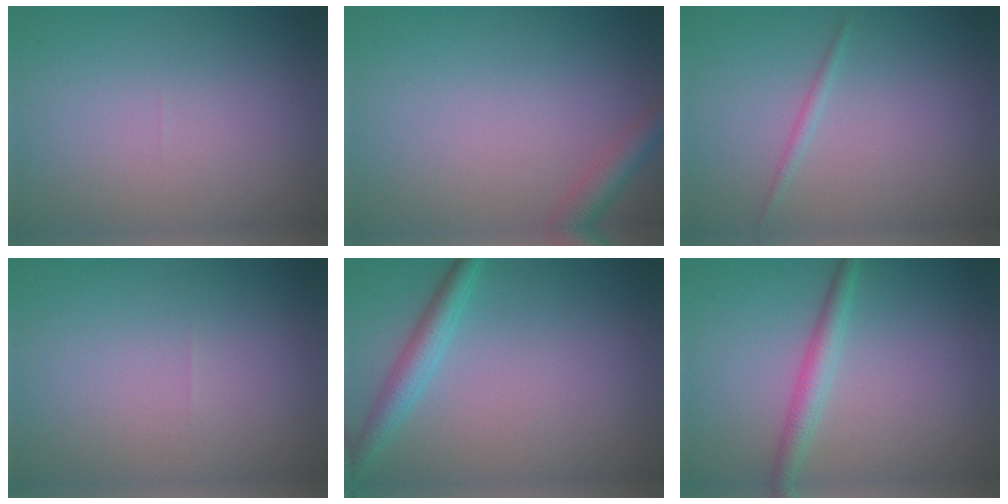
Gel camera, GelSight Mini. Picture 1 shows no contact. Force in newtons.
{"total": 2.4, "press": 2.4, "slide": 0.2}
{"total": 0.8, "press": 0.8, "slide": 0.0}
{"total": 0.0}
{"total": 2.6, "press": 2.6, "slide": 0.1}
{"total": 2.4, "press": 2.4, "slide": 0.1}